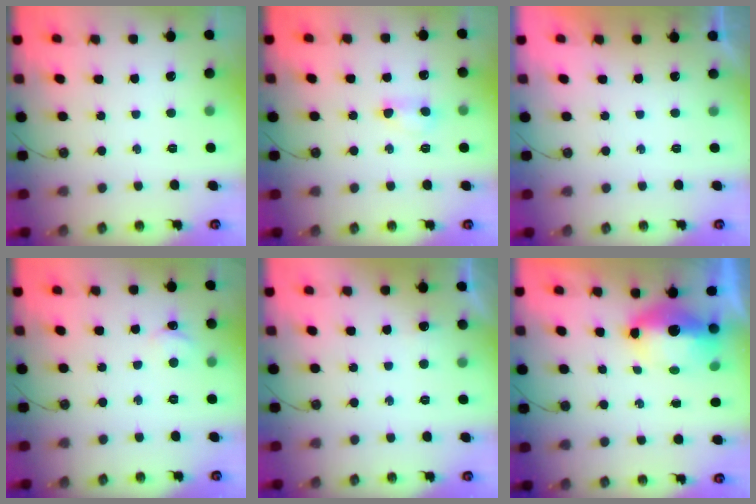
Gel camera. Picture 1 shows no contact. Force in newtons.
{"total": 6.6, "press": 6.5, "slide": 1.0}
{"total": 0.0}
{"total": 2.4, "press": 2.4, "slide": 0.3}
{"total": 12.3, "press": 3.1, "slide": 11.9}
{"total": 8.4, "press": 8.2, "slide": 1.8}